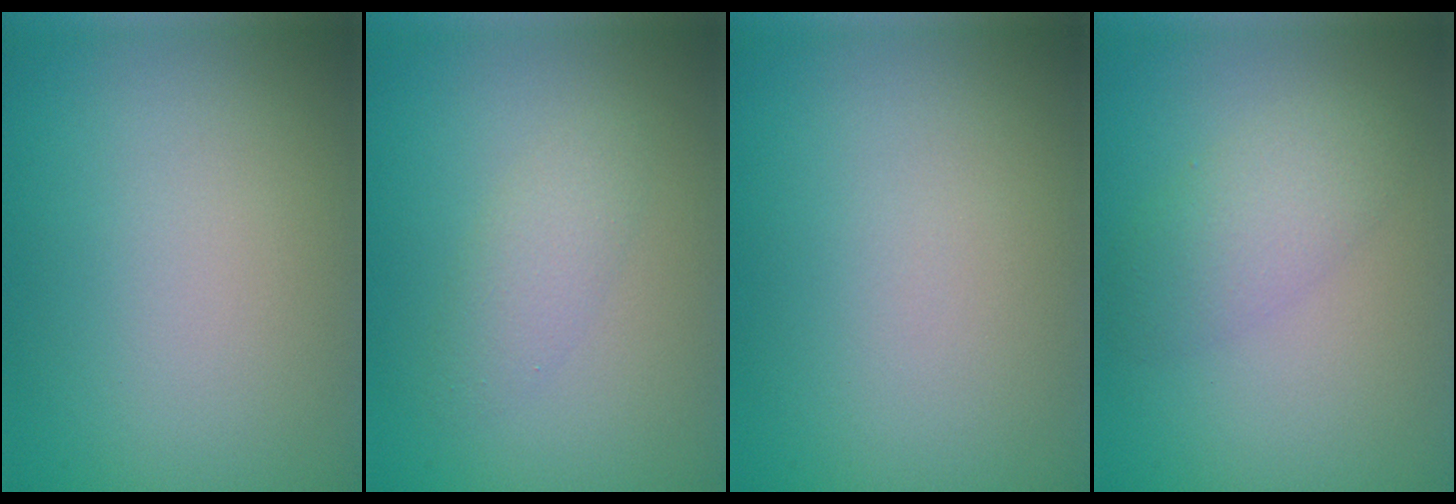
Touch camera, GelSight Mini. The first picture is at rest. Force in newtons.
{"total": 1.8, "press": 1.8, "slide": 0.1}
{"total": 0.0}
{"total": 2.9, "press": 2.9, "slide": 0.2}